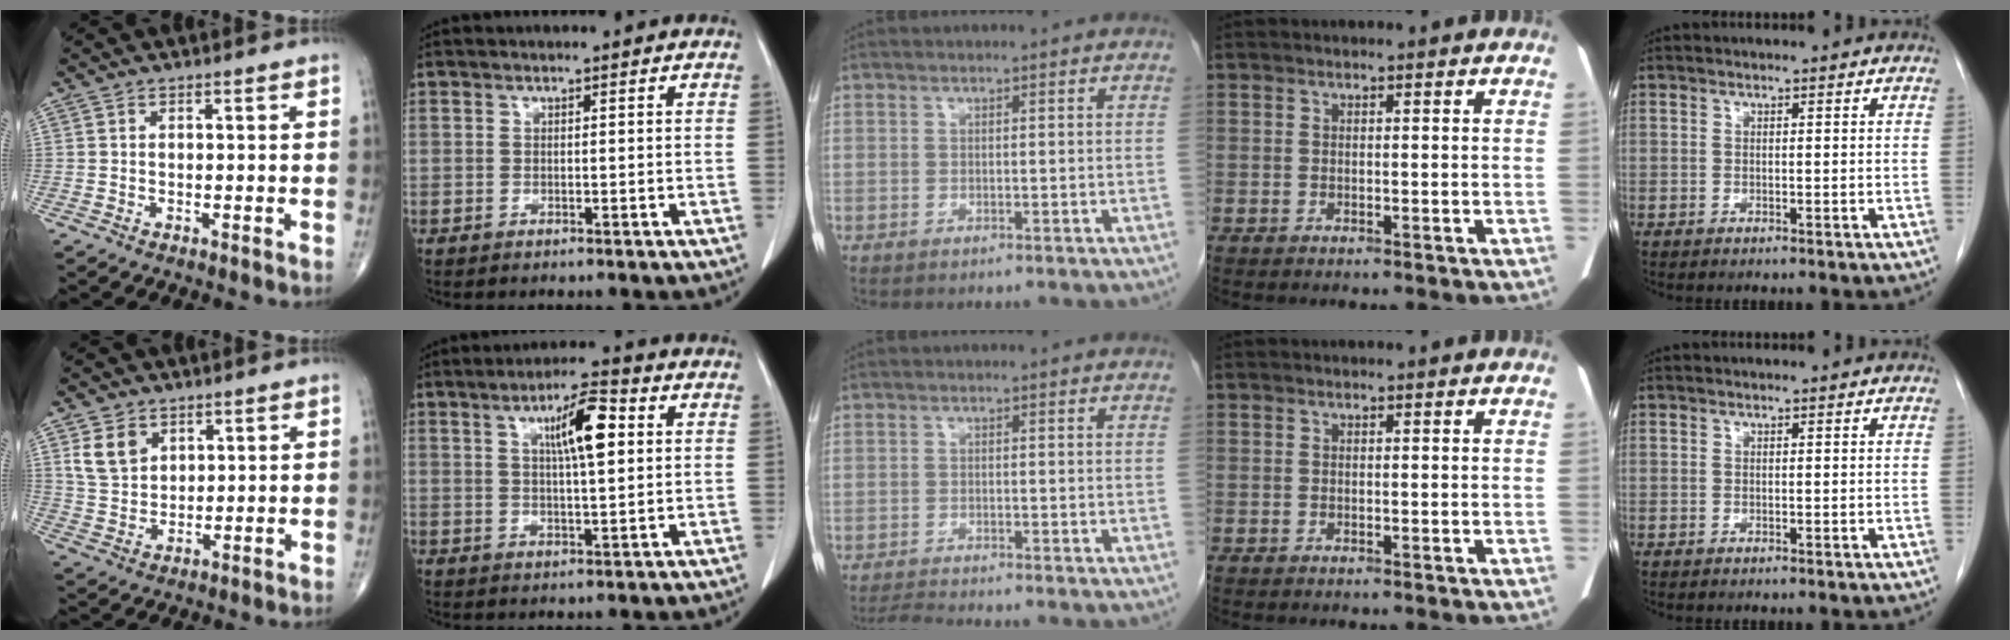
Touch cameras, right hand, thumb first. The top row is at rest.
{"thumb": {"total": 6.4, "force": [3.1, 4.6, 3.2], "torque": [-0.046, -0.014, 0.068]}, "index": {"total": 8.0, "force": [2.4, 1.2, 7.5], "torque": [-0.125, 0.011, 0.039]}, "middle": {"total": 2.6, "force": [-2.4, -1.0, 0.3], "torque": [-0.018, -0.018, -0.046]}}